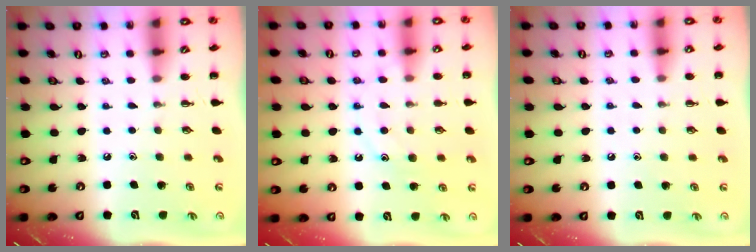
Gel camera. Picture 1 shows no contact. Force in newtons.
{"total": 11.5, "press": 11.5, "slide": 0.7}
{"total": 6.2, "press": 5.8, "slide": 2.3}